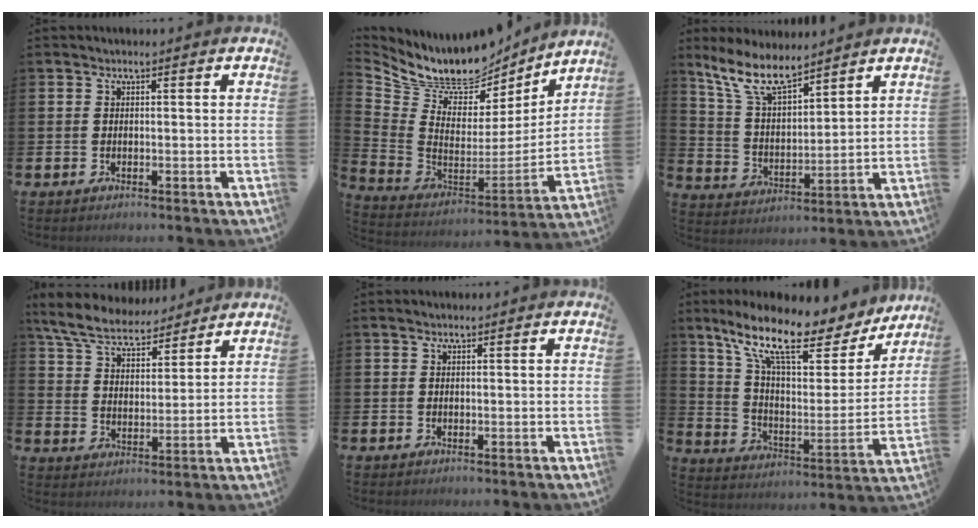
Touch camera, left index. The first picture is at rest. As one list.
[{"total": 9.9, "force": [8.6, 4.0, 2.6], "torque": [-0.102, -0.057, 0.152]}, {"total": 8.9, "force": [7.5, 2.4, 4.1], "torque": [-0.113, -0.025, 0.138]}, {"total": 7.5, "force": [6.9, 1.9, 2.0], "torque": [-0.075, -0.035, 0.124]}, {"total": 0.7, "force": [0.6, 0.2, 0.2], "torque": [-0.004, 0.002, 0.011]}, {"total": 13.5, "force": [10.4, 4.4, 7.6], "torque": [-0.169, -0.061, 0.175]}]